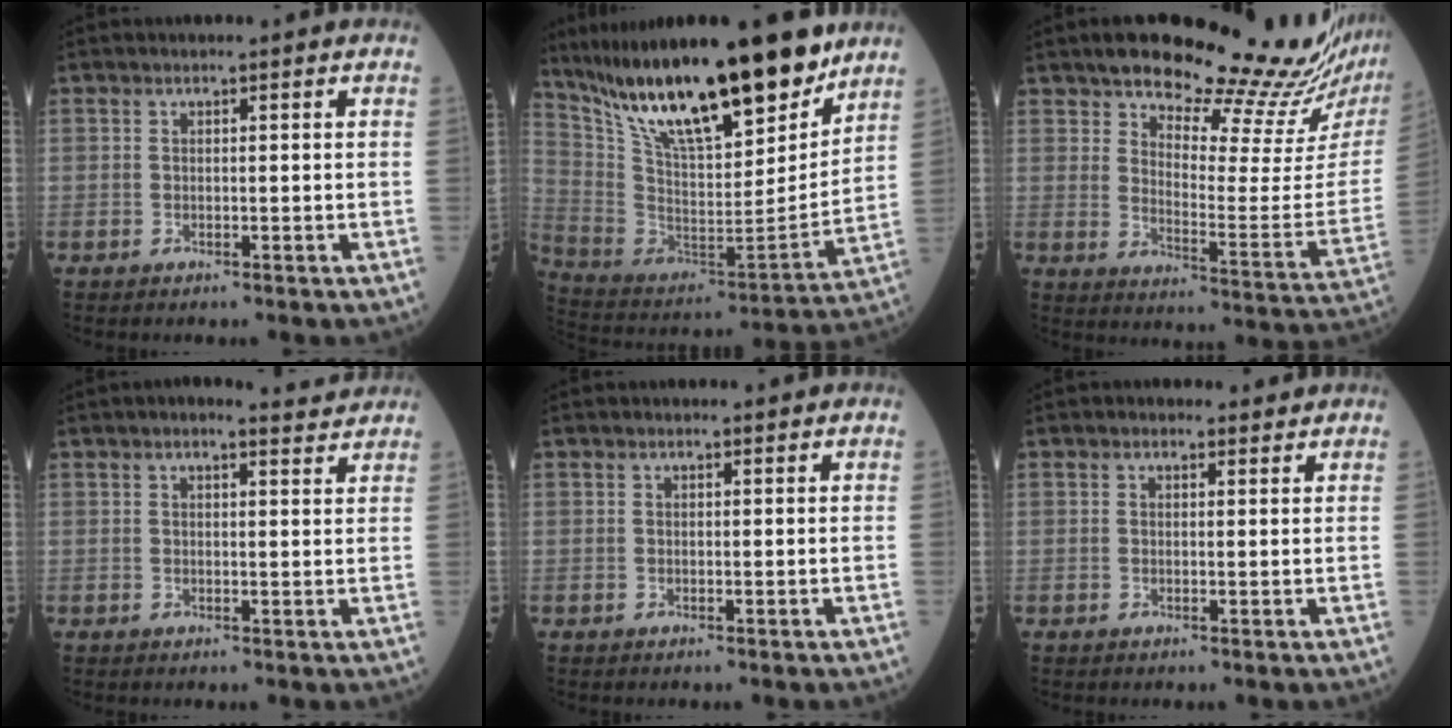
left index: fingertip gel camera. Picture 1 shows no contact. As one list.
[{"total": 26.4, "force": [19.3, 5.1, 17.2], "torque": [-0.307, -0.007, 0.340]}, {"total": 23.4, "force": [20.4, 1.8, 11.2], "torque": [-0.152, -0.074, 0.263]}, {"total": 4.0, "force": [3.6, 0.9, 1.6], "torque": [-0.030, 0.014, 0.049]}, {"total": 0.7, "force": [0.5, 0.4, 0.0], "torque": [0.003, 0.007, 0.006]}, {"total": 1.8, "force": [1.5, 1.0, 0.2], "torque": [-0.008, 0.016, 0.023]}]